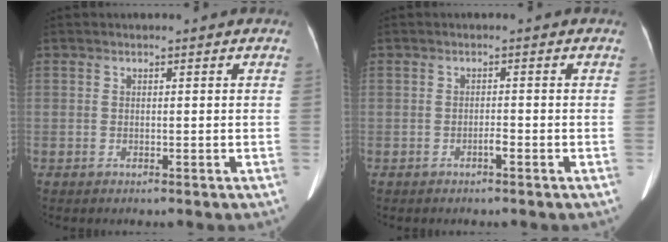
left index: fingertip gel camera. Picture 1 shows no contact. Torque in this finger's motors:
{"motor_torque": [0.13, 0.08, 0.00, 0.00]}